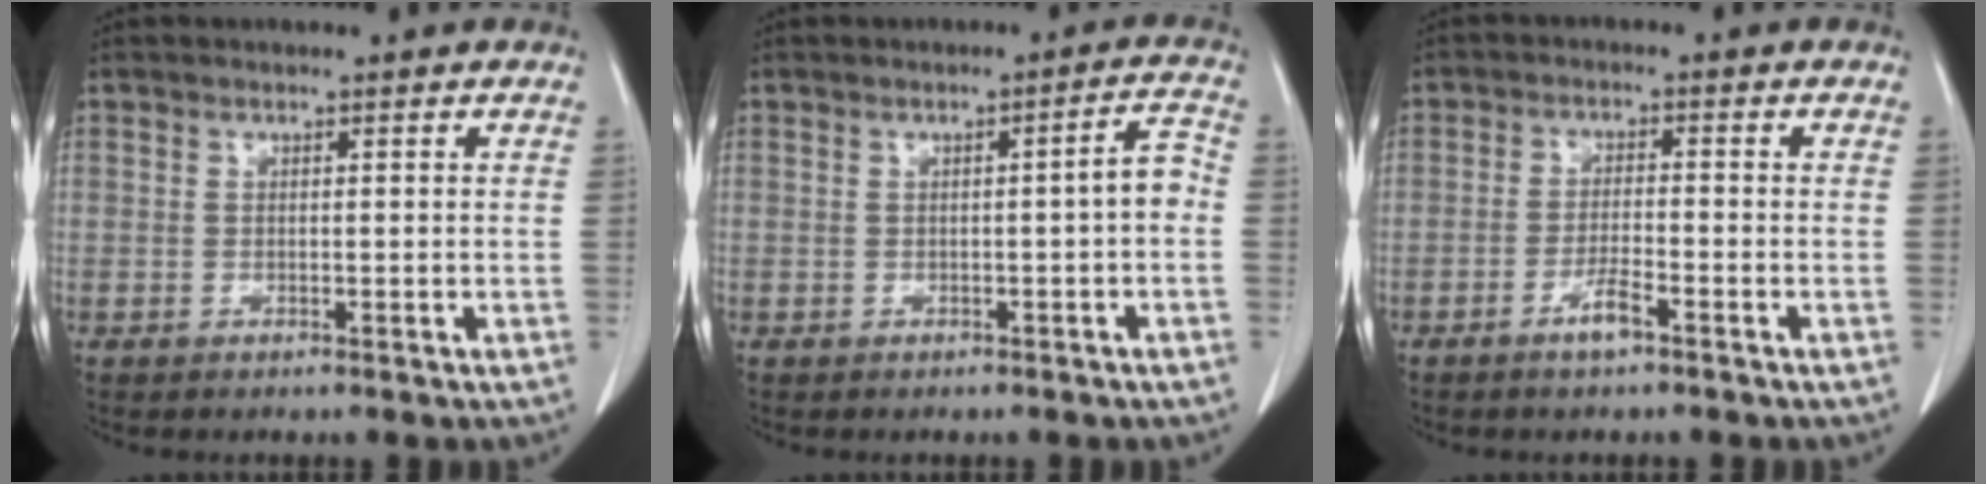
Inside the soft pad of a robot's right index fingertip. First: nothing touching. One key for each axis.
{"total": 3.4, "fx": -0.6, "fy": 0.2, "fz": 3.3, "tx": -0.041, "ty": 0.009, "tz": -0.009}
{"total": 3.3, "fx": -2.2, "fy": 0.3, "fz": 2.5, "tx": -0.049, "ty": -0.001, "tz": -0.041}